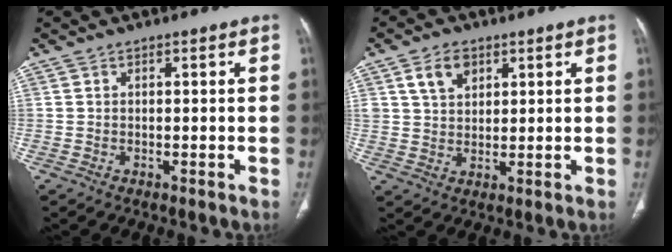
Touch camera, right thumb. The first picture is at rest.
{"total": 5.9, "force": [3.0, 3.9, 3.2], "torque": [-0.043, -0.013, 0.058]}